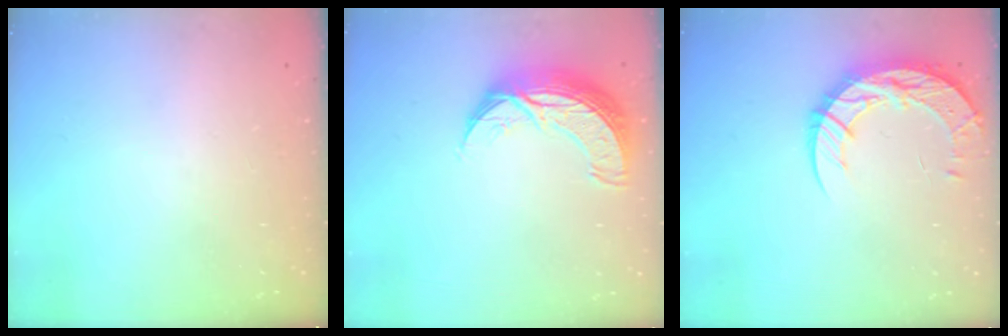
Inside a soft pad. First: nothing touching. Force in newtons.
{"total": 10.6, "press": 10.6, "slide": 0.8}
{"total": 13.9, "press": 13.8, "slide": 1.0}